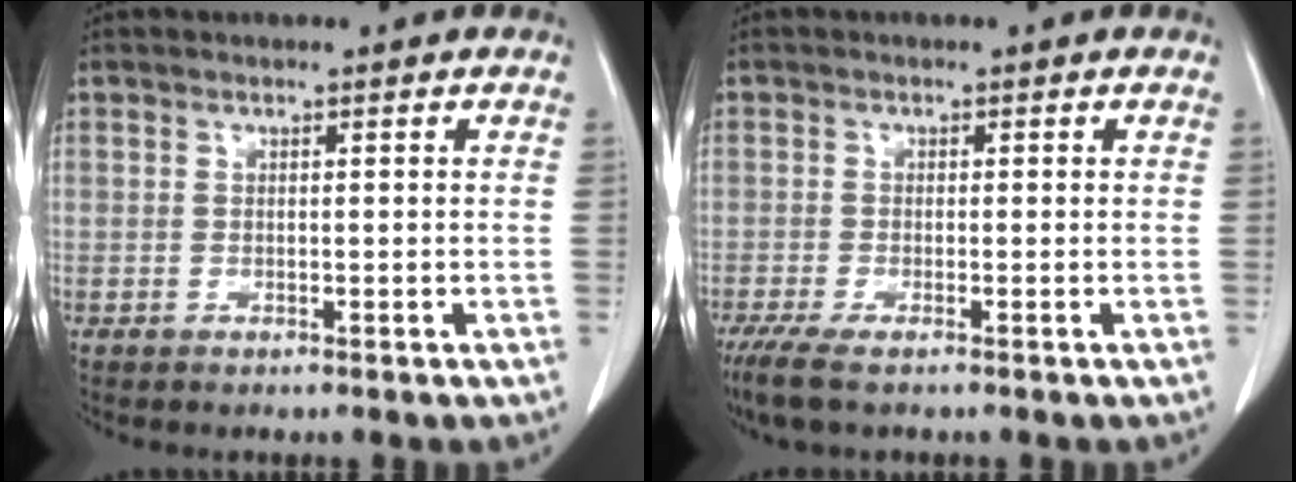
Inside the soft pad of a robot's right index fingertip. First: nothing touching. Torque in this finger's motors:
{"motor_torque": [0.44, -0.40, 0.15, 0.06]}